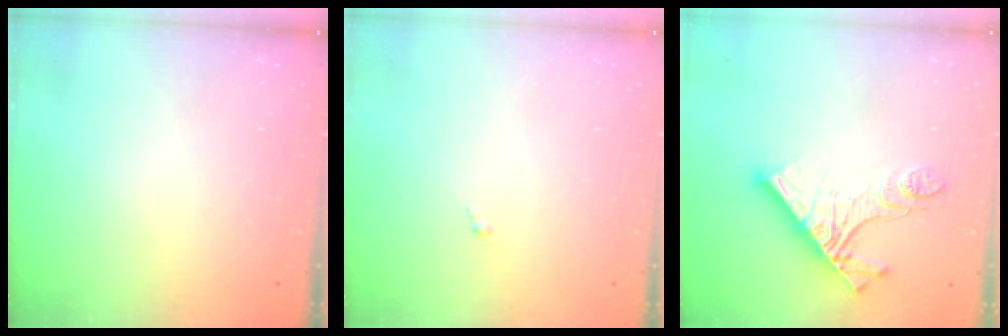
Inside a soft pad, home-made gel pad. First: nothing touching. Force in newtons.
{"total": 0.5, "press": 0.4, "slide": 0.4}
{"total": 14.3, "press": 14.3, "slide": 1.5}